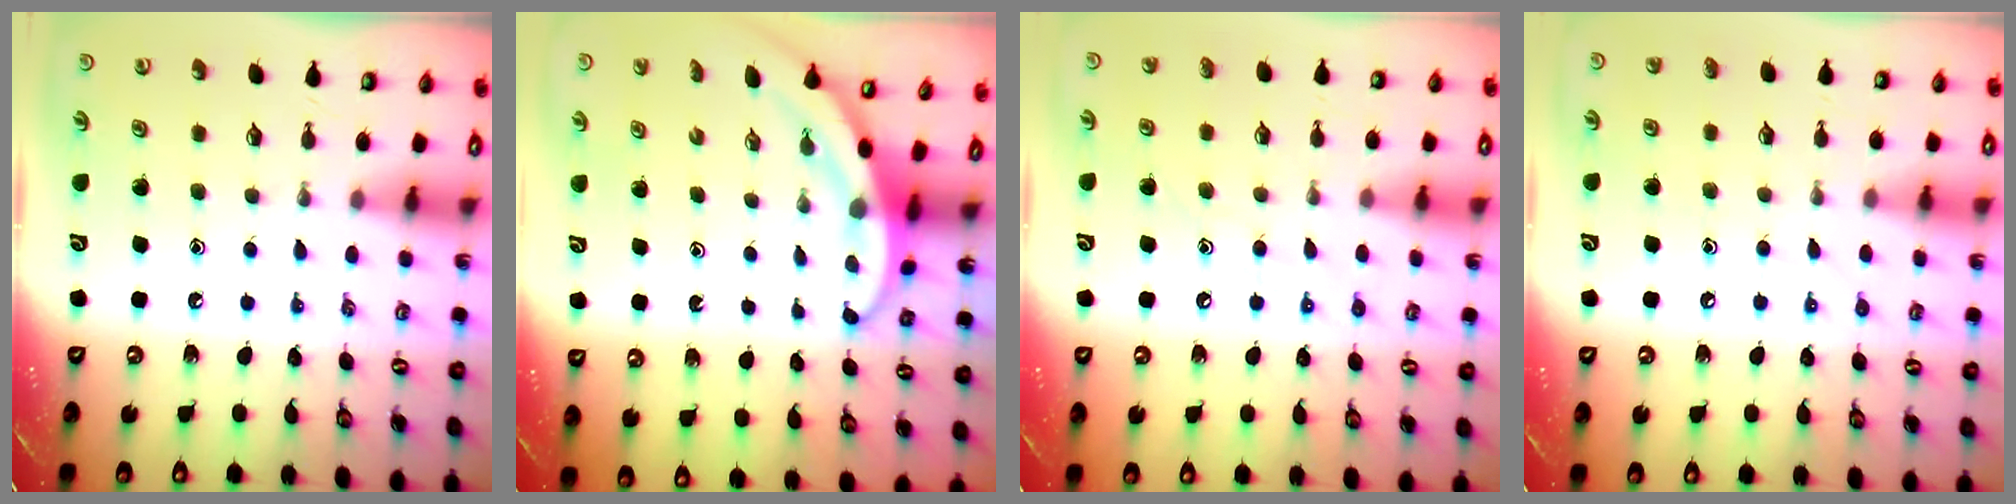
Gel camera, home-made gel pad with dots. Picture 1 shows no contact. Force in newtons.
{"total": 3.0, "press": 3.0, "slide": 0.2}
{"total": 7.6, "press": 7.6, "slide": 0.2}
{"total": 5.7, "press": 5.7, "slide": 0.7}